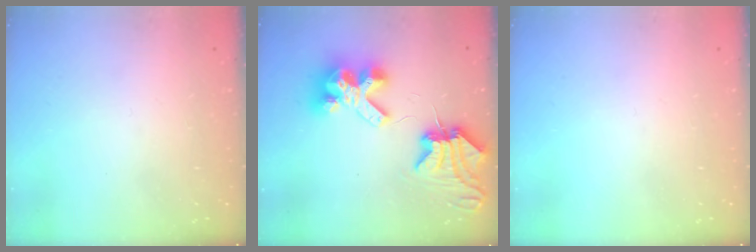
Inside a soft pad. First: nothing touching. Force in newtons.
{"total": 12.2, "press": 12.1, "slide": 1.7}
{"total": 0.0}